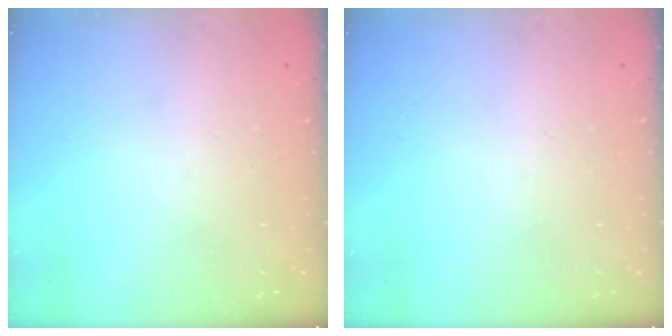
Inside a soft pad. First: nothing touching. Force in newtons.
{"total": 0.0}